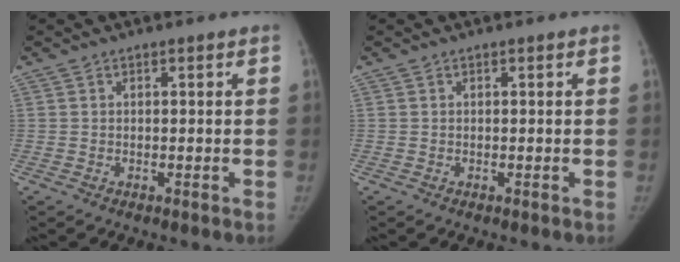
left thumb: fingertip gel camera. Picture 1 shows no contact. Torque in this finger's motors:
{"motor_torque": [-0.09, -0.04, 0.22, -0.03, 0.00]}